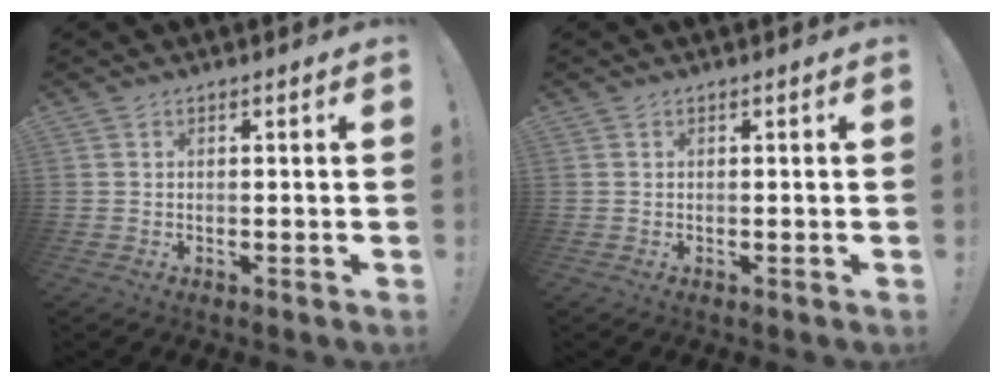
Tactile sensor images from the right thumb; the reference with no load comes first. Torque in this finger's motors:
{"motor_torque": [0.12, -0.33, -0.29, 0.20, -0.05]}